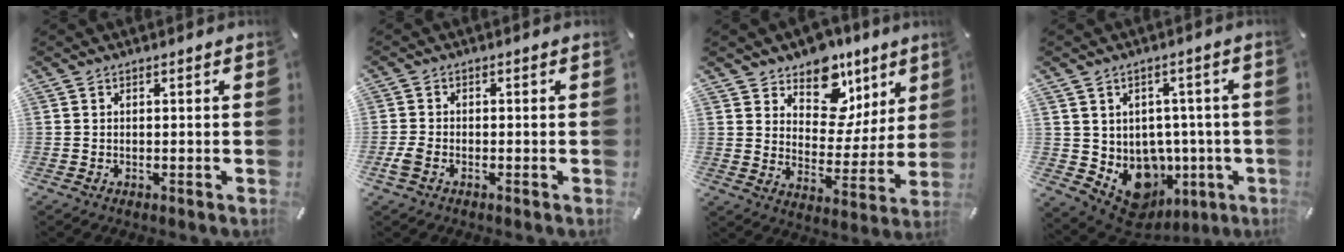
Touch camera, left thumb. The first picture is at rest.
{"total": 2.8, "force": [-1.3, 1.8, 1.7], "torque": [-0.043, 0.001, -0.026]}
{"total": 13.1, "force": [9.0, 8.4, 4.6], "torque": [-0.067, -0.072, 0.162]}
{"total": 10.3, "force": [-2.5, 8.9, 4.5], "torque": [-0.062, -0.014, -0.024]}